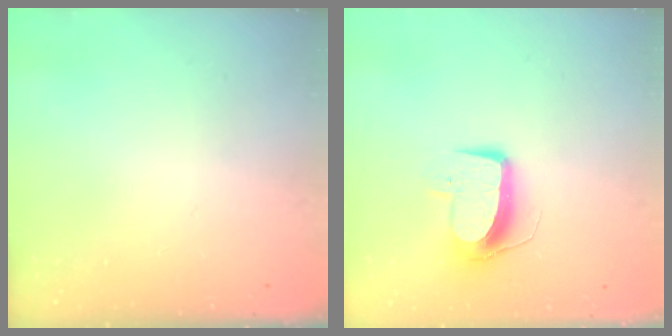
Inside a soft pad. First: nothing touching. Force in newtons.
{"total": 10.1, "press": 10.1, "slide": 0.6}